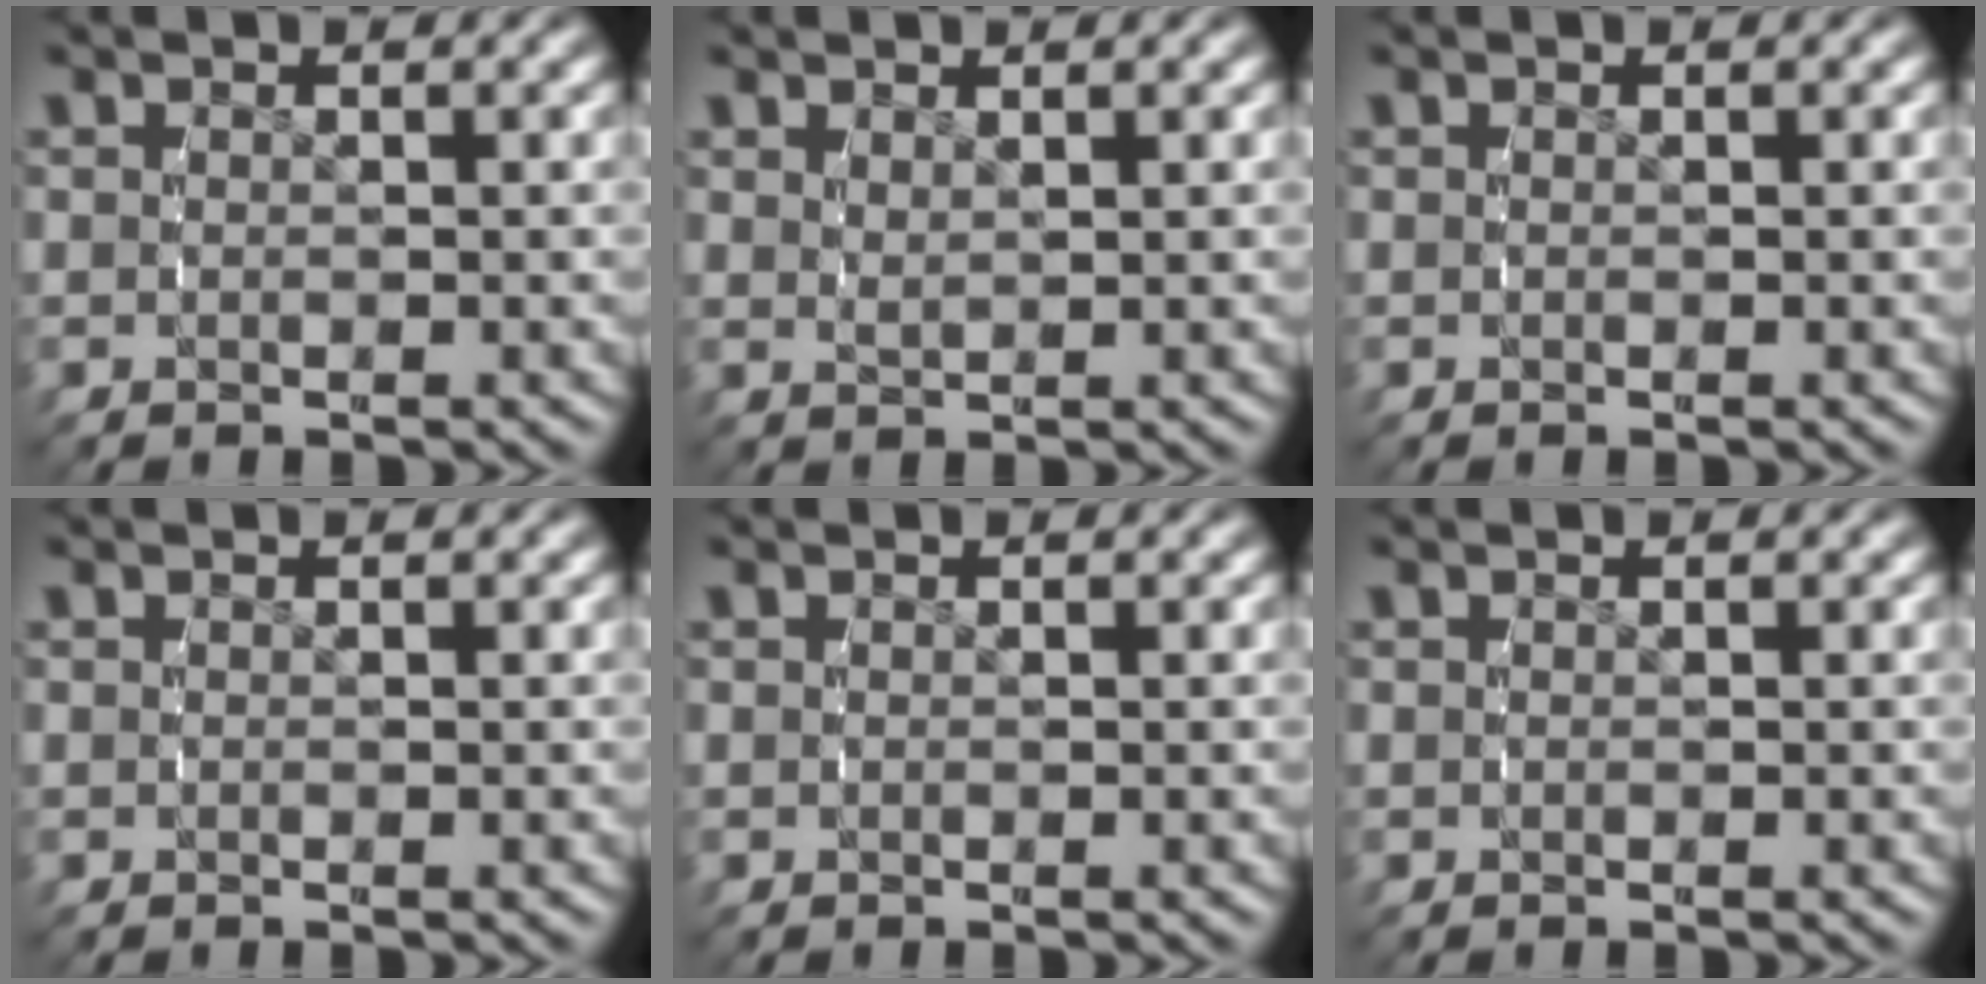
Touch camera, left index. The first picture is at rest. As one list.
[{"total": 1.1, "force": [0.9, -0.6, 0.1], "torque": [-0.002, -0.004, 0.026]}, {"total": 0.0}, {"total": 0.0}, {"total": 0.0}, {"total": 0.0}]